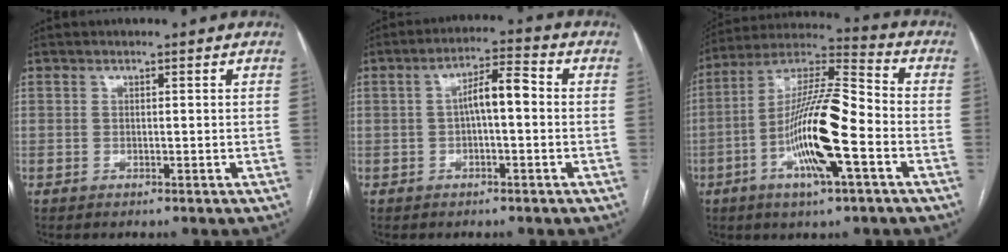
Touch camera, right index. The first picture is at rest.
{"total": 5.6, "force": [-0.1, 1.3, 5.5], "torque": [-0.092, 0.023, -0.002]}
{"total": 16.4, "force": [-5.0, 2.0, 15.5], "torque": [-0.298, 0.001, -0.090]}